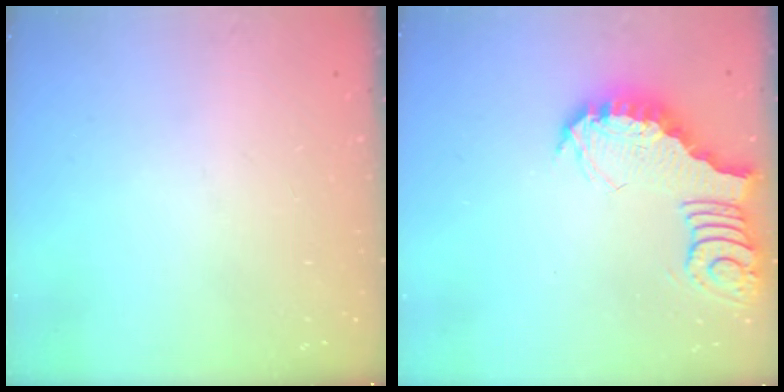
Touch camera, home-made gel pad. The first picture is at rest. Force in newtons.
{"total": 3.5, "press": 3.5, "slide": 0.5}